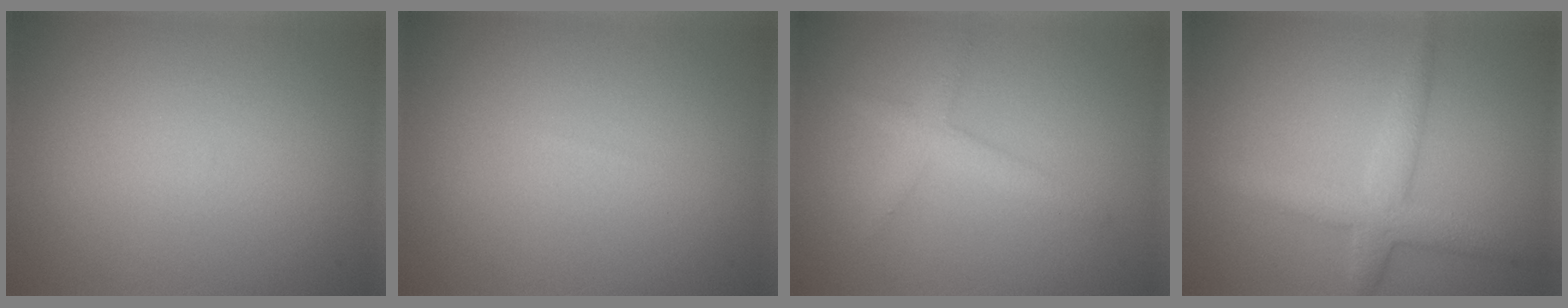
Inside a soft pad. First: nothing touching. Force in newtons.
{"total": 0.0}
{"total": 2.0, "press": 2.0, "slide": 0.1}
{"total": 3.5, "press": 3.5, "slide": 0.1}